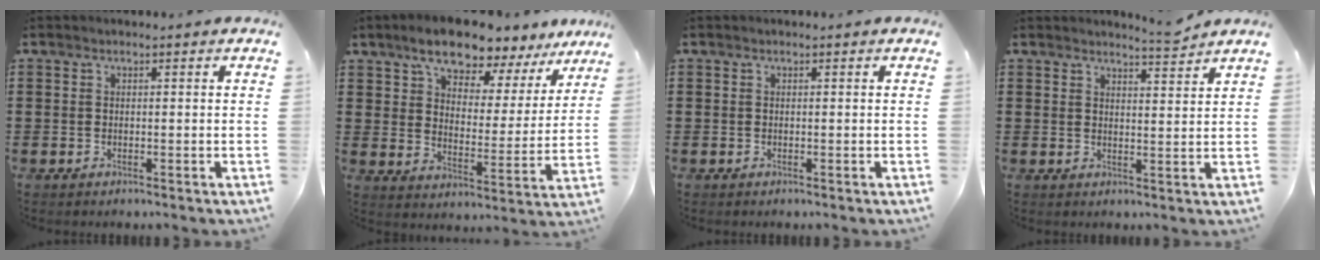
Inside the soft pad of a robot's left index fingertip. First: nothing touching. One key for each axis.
{"total": 9.0, "fx": 7.9, "fy": 2.5, "fz": 3.5, "tx": -0.088, "ty": -0.036, "tz": 0.140}
{"total": 0.0}
{"total": 3.8, "fx": 3.6, "fy": -0.2, "fz": 1.0, "tx": -0.023, "ty": -0.015, "tz": 0.065}